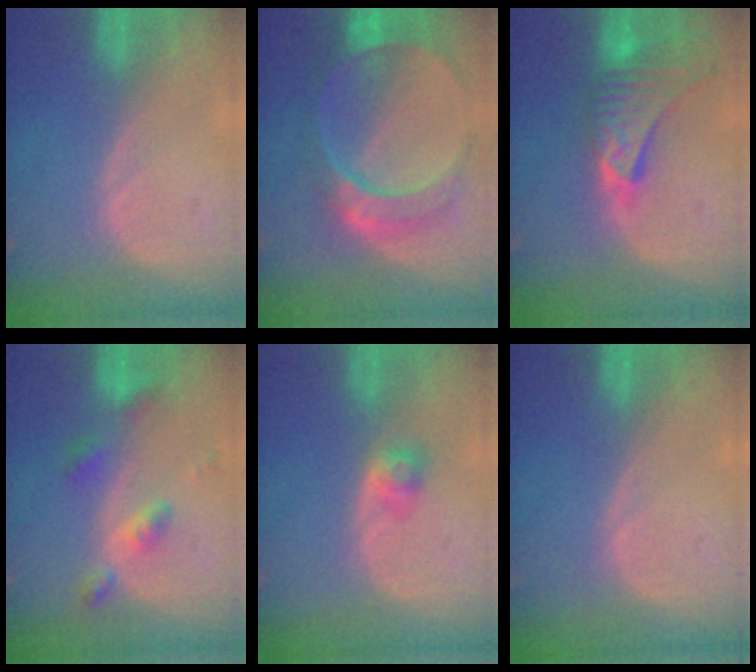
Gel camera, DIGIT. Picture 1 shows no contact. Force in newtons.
{"total": 9.9, "press": 8.5, "slide": 5.0}
{"total": 9.0, "press": 8.5, "slide": 3.2}
{"total": 5.5, "press": 4.8, "slide": 2.8}
{"total": 2.7, "press": 2.4, "slide": 1.1}
{"total": 0.0}